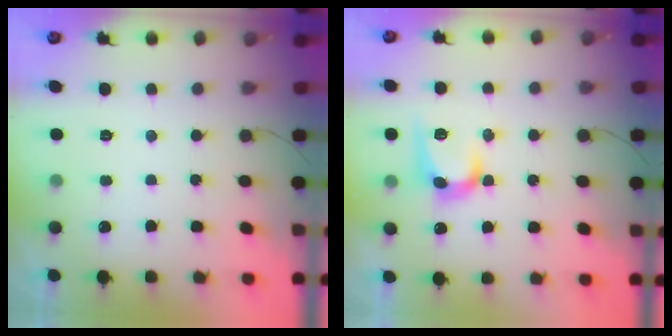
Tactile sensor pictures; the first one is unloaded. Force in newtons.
{"total": 10.4, "press": 10.4, "slide": 0.4}